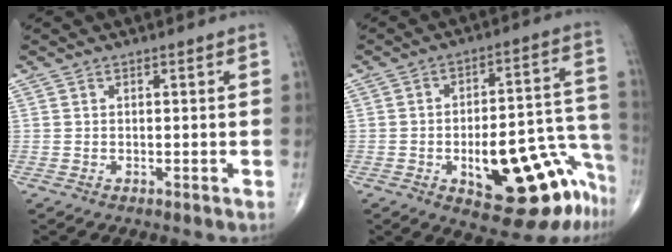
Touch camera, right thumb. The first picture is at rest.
{"total": 21.2, "force": [-10.0, 7.8, 17.0], "torque": [-0.152, 0.081, -0.123]}